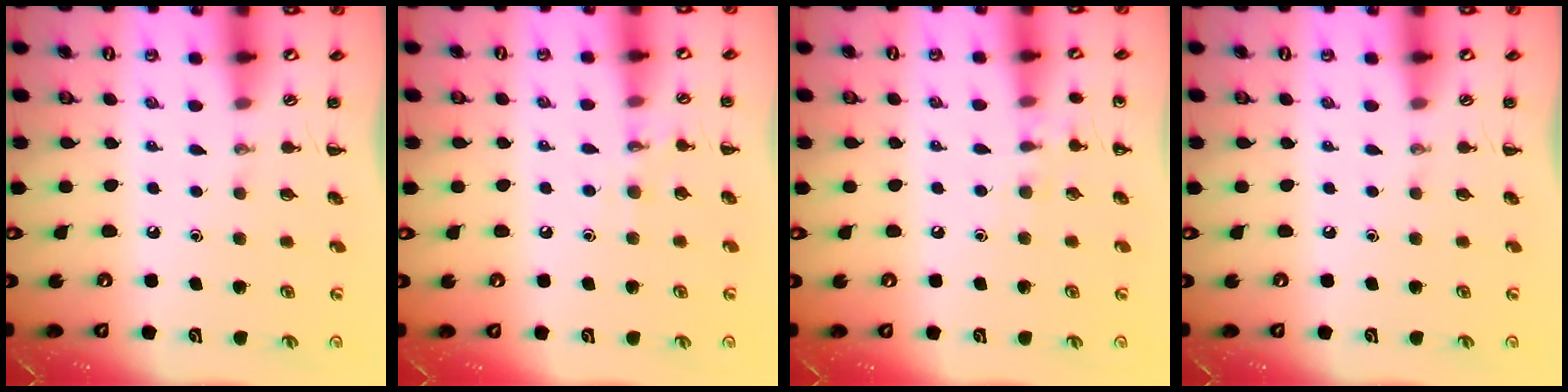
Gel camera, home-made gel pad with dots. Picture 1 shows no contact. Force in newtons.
{"total": 6.7, "press": 6.5, "slide": 1.5}
{"total": 7.0, "press": 6.7, "slide": 1.9}
{"total": 0.0}